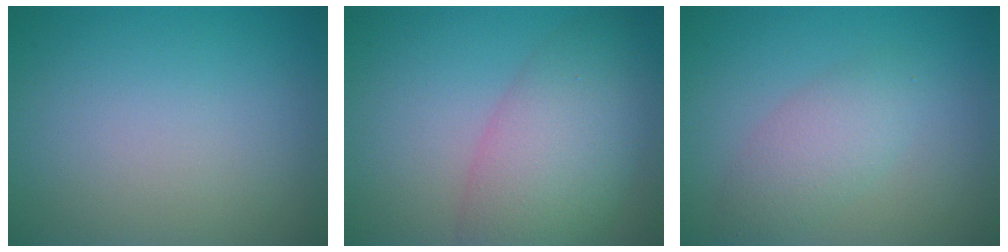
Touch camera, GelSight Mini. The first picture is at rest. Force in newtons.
{"total": 6.9, "press": 6.8, "slide": 0.4}
{"total": 2.8, "press": 2.8, "slide": 0.2}